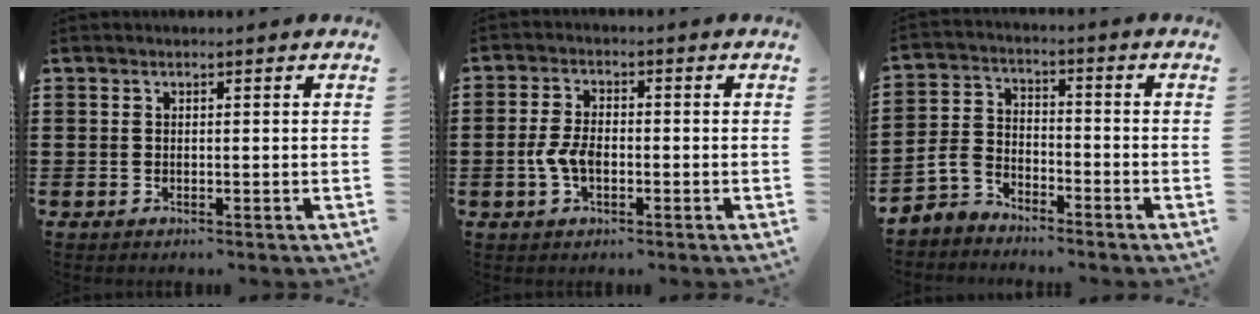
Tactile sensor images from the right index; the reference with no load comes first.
{"total": 4.3, "force": [-1.1, 2.4, 3.5], "torque": [-0.085, -0.002, -0.025]}
{"total": 4.0, "force": [-3.3, 2.0, 1.0], "torque": [-0.049, -0.004, -0.075]}